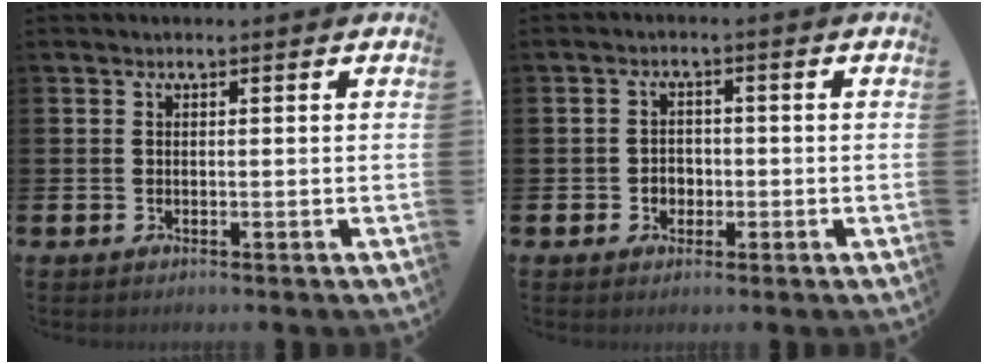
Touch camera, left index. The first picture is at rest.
{"total": 2.2, "force": [-0.6, 2.0, 0.7], "torque": [-0.009, 0.004, -0.018]}